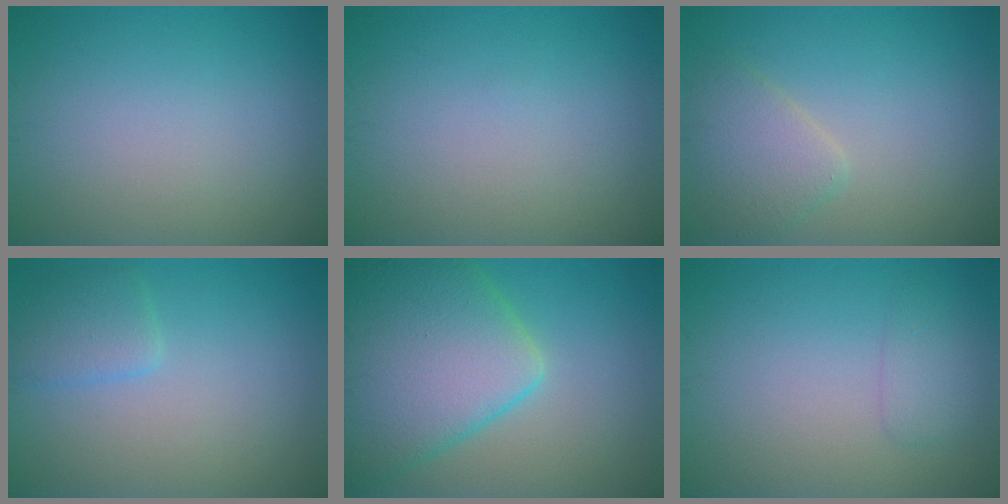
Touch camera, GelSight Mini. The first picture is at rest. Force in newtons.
{"total": 0.0}
{"total": 3.0, "press": 3.0, "slide": 0.2}
{"total": 2.1, "press": 2.1, "slide": 0.2}
{"total": 11.2, "press": 11.2, "slide": 0.5}
{"total": 1.6, "press": 1.6, "slide": 0.0}